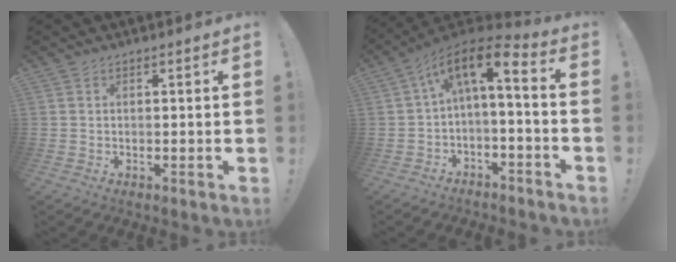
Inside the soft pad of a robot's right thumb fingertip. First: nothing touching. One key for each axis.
{"total": 8.3, "fx": 0.9, "fy": 2.5, "fz": 7.9, "tx": -0.138, "ty": -0.009, "tz": 0.011}